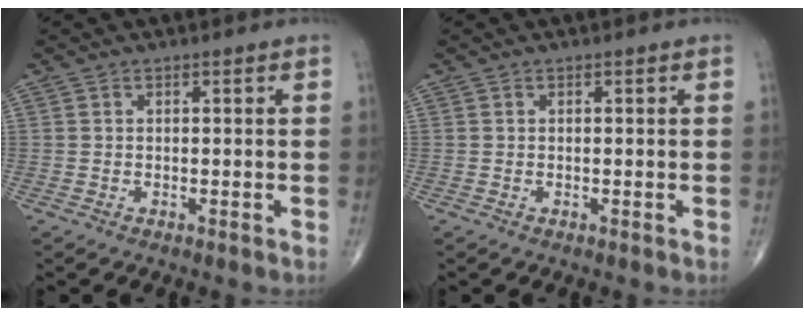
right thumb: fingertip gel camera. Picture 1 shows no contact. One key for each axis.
{"total": 0.0}